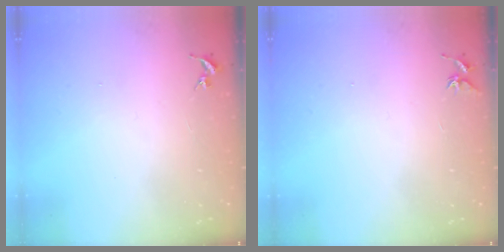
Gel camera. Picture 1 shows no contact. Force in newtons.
{"total": 3.7, "press": 3.7, "slide": 0.4}